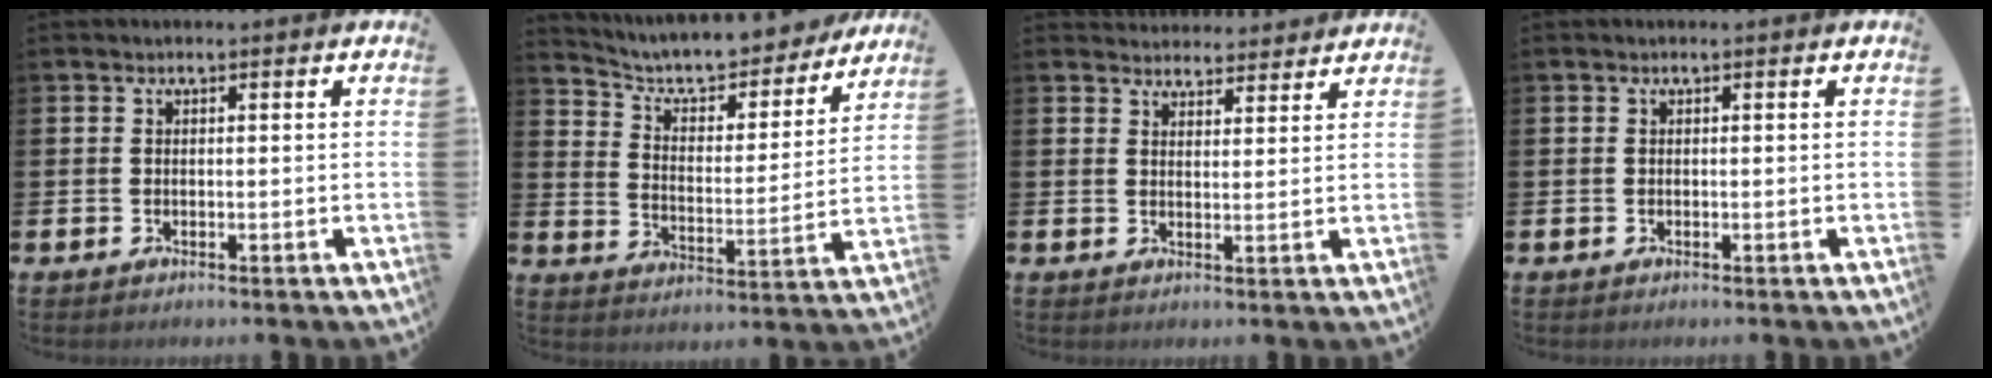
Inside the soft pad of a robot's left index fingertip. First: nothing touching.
{"total": 8.4, "force": [7.8, 1.9, 2.3], "torque": [-0.069, -0.060, 0.132]}
{"total": 3.6, "force": [3.4, 0.9, -0.4], "torque": [0.001, -0.017, 0.063]}
{"total": 0.0}